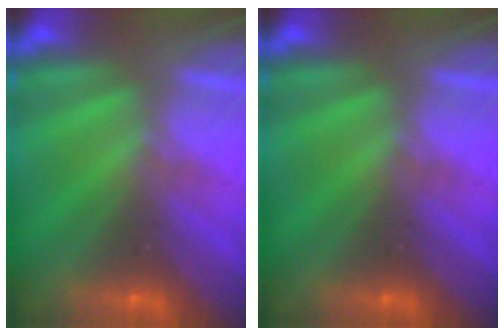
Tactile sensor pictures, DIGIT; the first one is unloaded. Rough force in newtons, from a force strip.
{"total": 0.0}